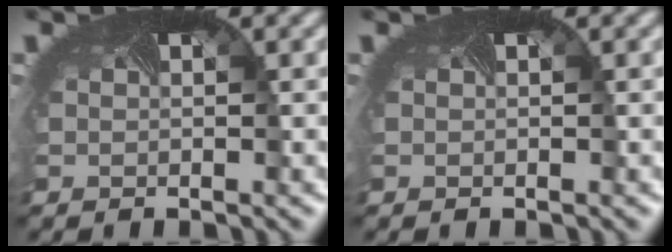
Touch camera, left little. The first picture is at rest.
{"total": 0.0}